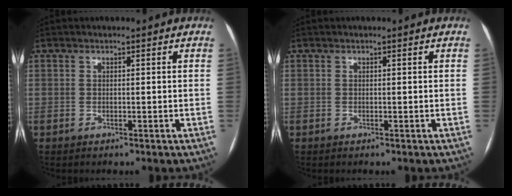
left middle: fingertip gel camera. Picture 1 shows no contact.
{"total": 0.0}